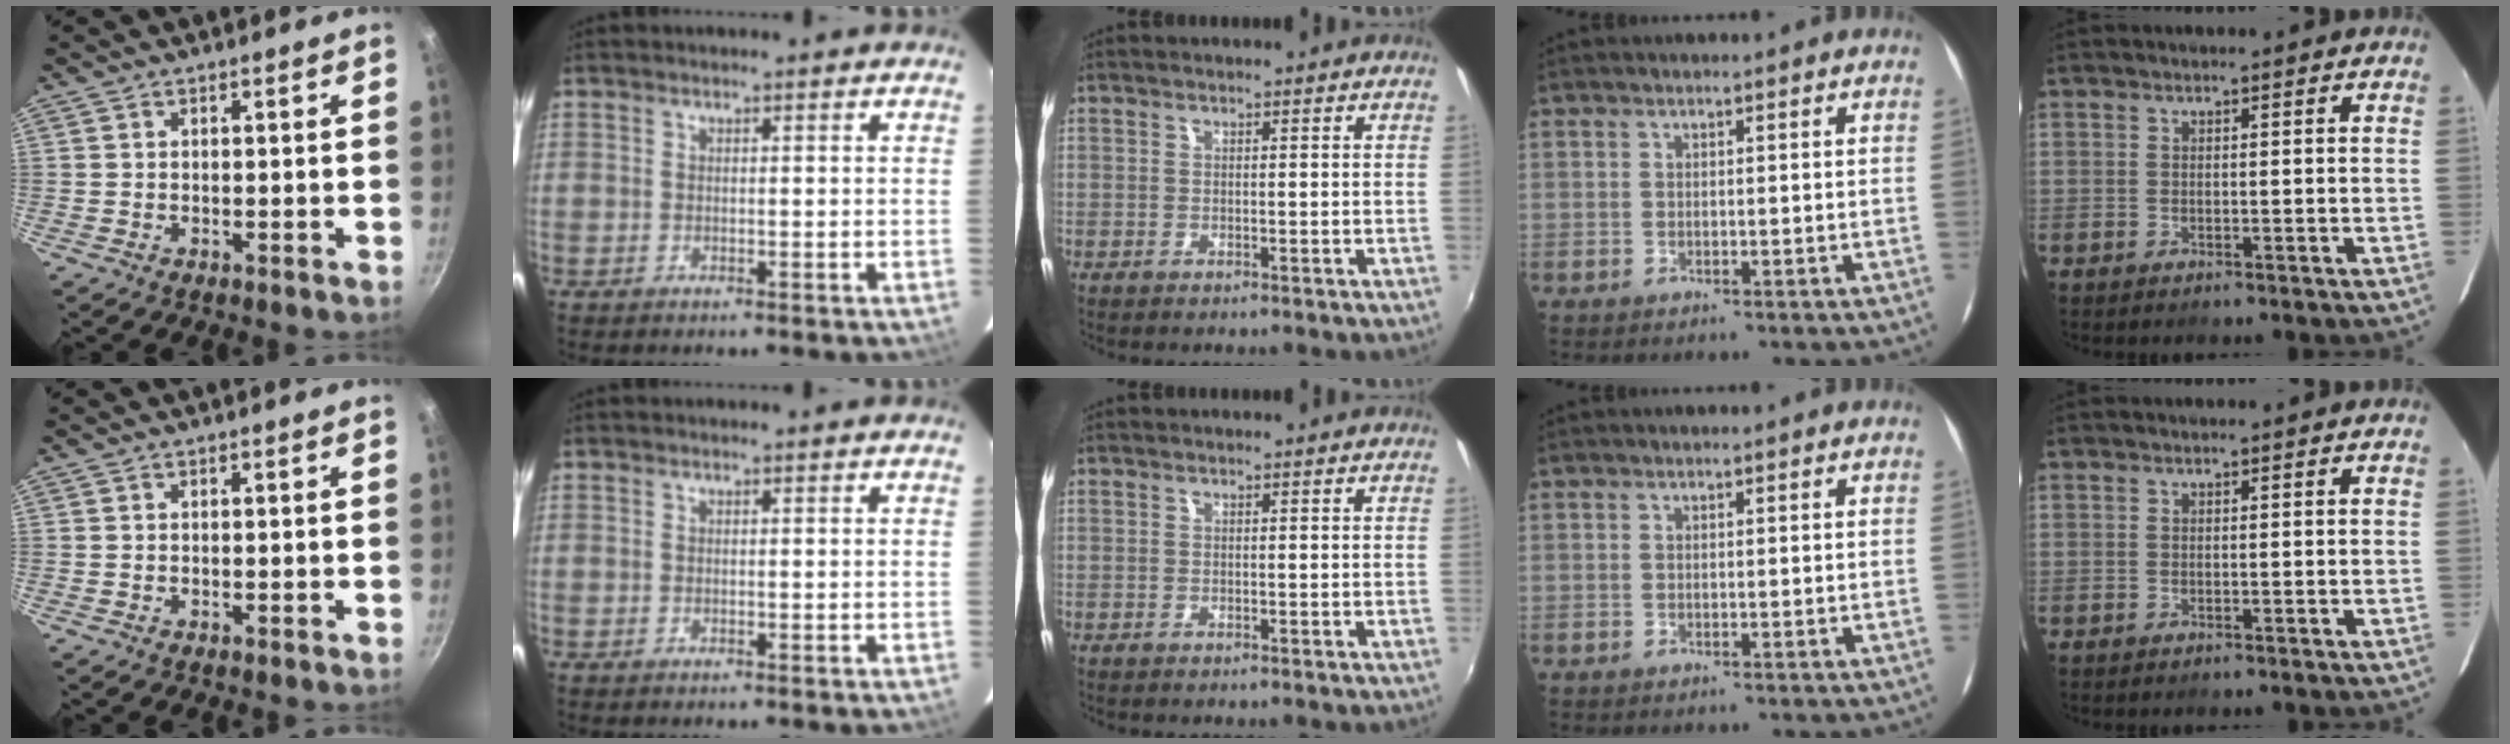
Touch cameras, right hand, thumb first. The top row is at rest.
{}